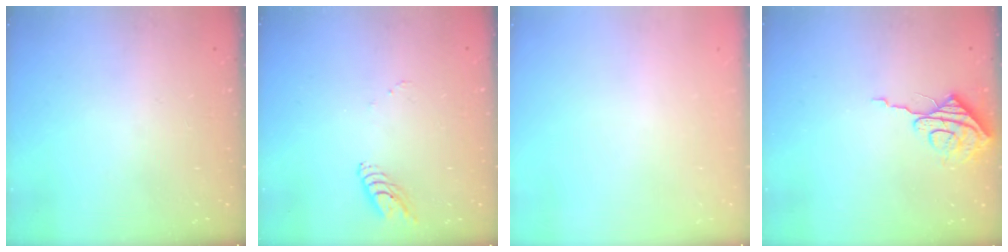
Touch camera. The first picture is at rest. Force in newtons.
{"total": 6.0, "press": 6.0, "slide": 0.7}
{"total": 0.0}
{"total": 7.9, "press": 7.9, "slide": 0.3}